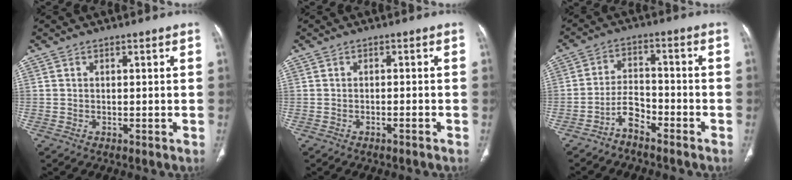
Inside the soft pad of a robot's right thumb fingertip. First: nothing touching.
{"total": 1.4, "force": [-1.1, 0.1, 0.9], "torque": [-0.020, 0.009, -0.009]}
{"total": 4.9, "force": [-3.8, 1.9, 2.4], "torque": [-0.043, 0.039, -0.076]}